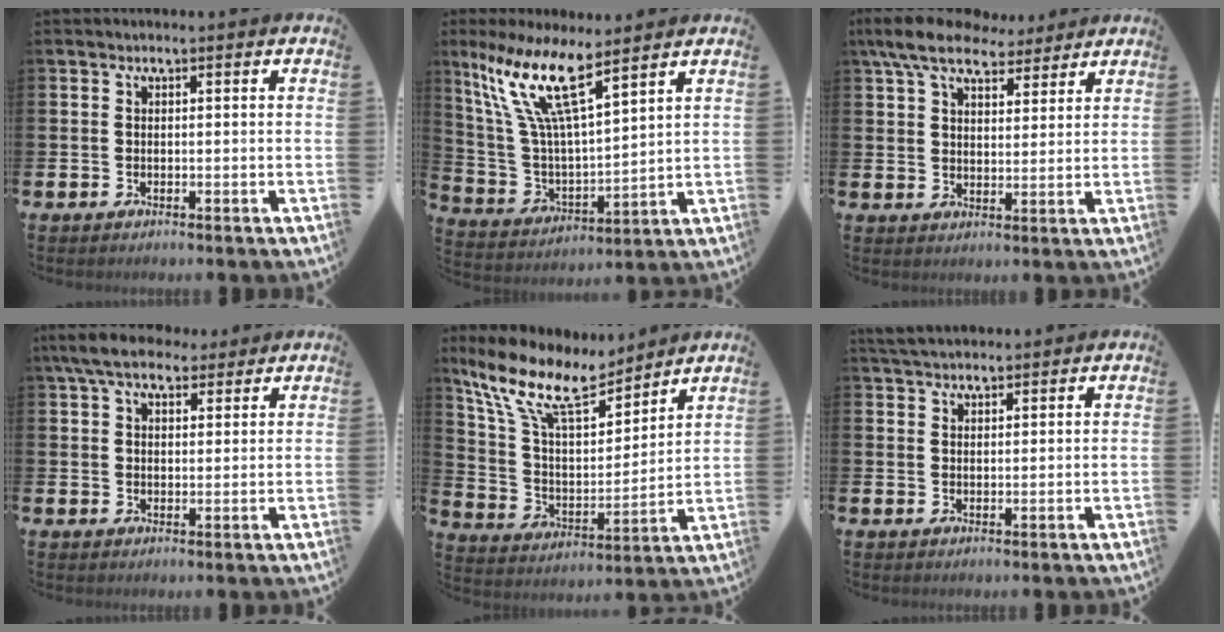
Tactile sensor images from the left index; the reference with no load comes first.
{"total": 11.8, "force": [8.1, 2.6, 8.2], "torque": [-0.191, -0.034, 0.140]}
{"total": 8.5, "force": [7.2, 3.2, 3.3], "torque": [-0.081, -0.023, 0.132]}
{"total": 6.8, "force": [5.9, 2.6, 2.4], "torque": [-0.058, -0.013, 0.108]}
{"total": 12.7, "force": [10.6, 3.8, 5.8], "torque": [-0.165, -0.056, 0.188]}
{"total": 3.4, "force": [3.2, 0.7, 0.8], "torque": [-0.021, -0.009, 0.061]}